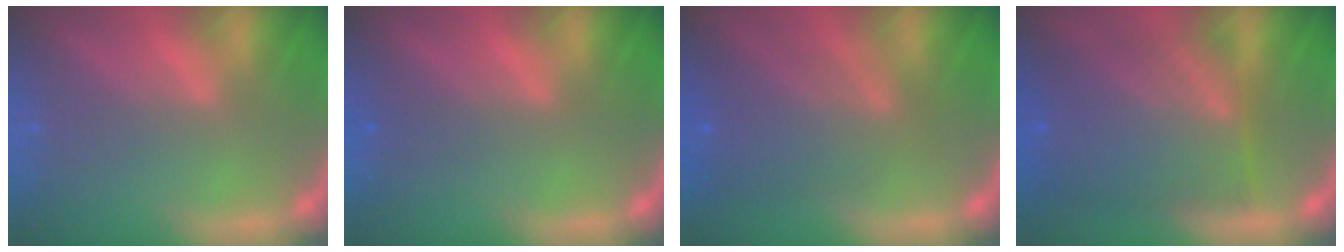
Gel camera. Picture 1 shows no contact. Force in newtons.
{"total": 0.9}
{"total": 6.0}
{"total": 10.1}